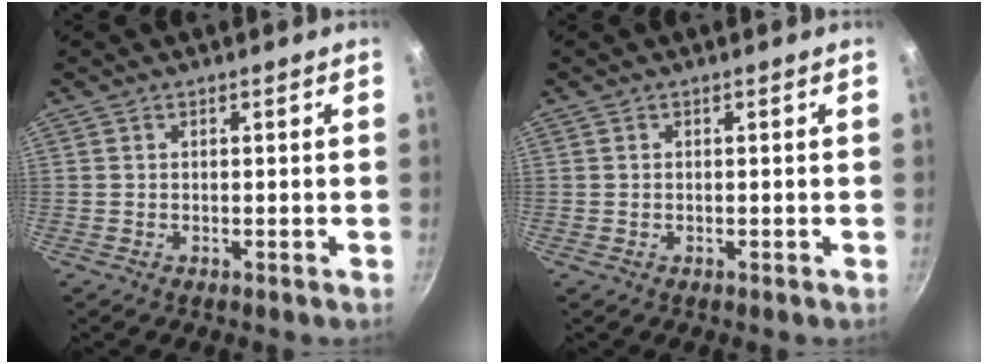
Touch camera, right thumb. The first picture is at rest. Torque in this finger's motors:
{"motor_torque": [1.61, 1.77, -0.01, -0.37, 0.05]}